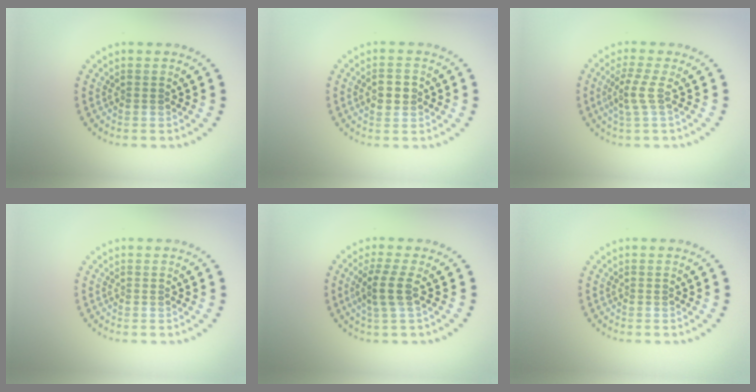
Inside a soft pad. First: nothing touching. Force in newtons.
{"total": 2.5, "press": 2.5, "slide": 0.1}
{"total": 2.1, "press": 1.6, "slide": 1.5}
{"total": 0.0}
{"total": 2.6, "press": 2.1, "slide": 1.6}
{"total": 0.0}